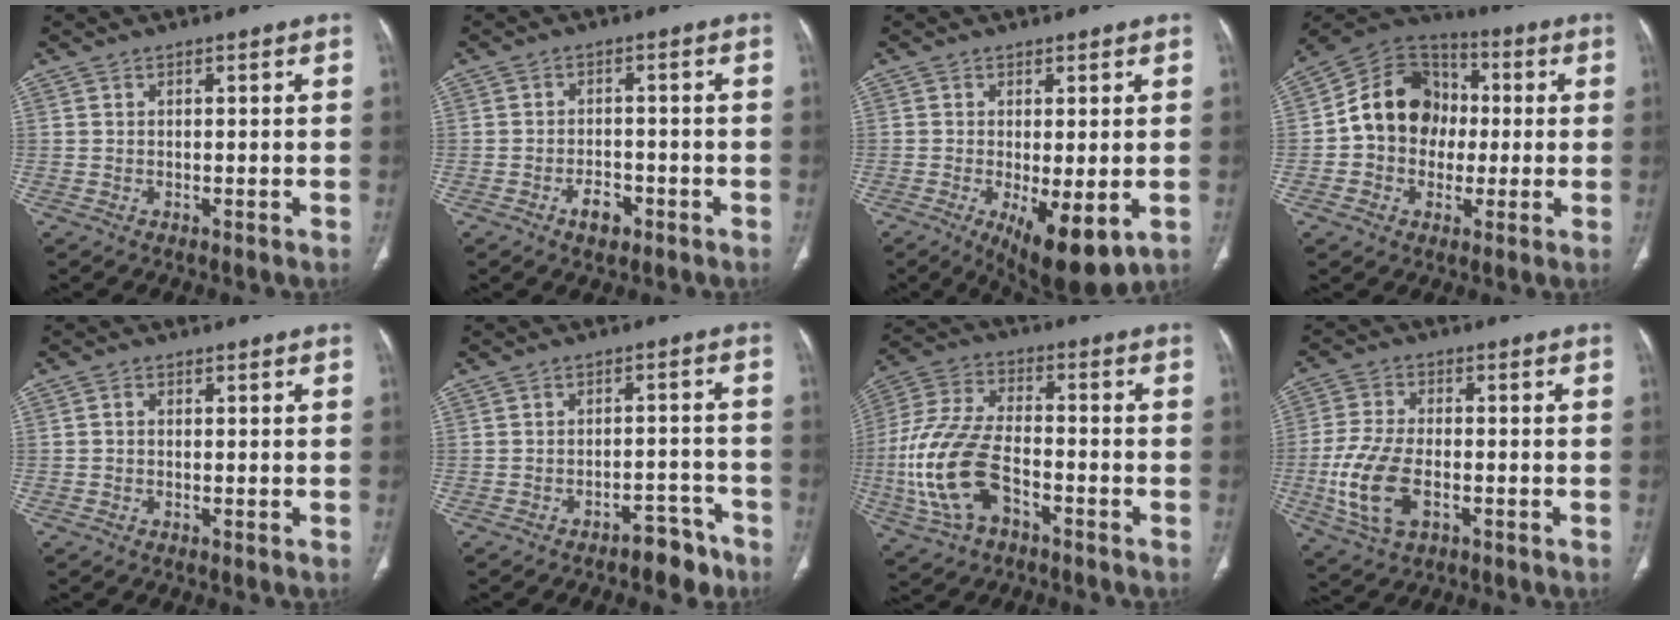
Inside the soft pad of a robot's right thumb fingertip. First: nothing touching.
{"total": 3.9, "force": [-2.2, 2.3, 2.3], "torque": [-0.027, 0.015, -0.032]}
{"total": 10.8, "force": [-3.2, 3.9, 9.5], "torque": [-0.143, -0.023, -0.038]}
{"total": 14.9, "force": [-0.1, 12.5, 8.2], "torque": [-0.098, 0.033, -0.012]}
{"total": 0.9, "force": [-0.1, 0.7, 0.5], "torque": [-0.007, 0.002, -0.005]}
{"total": 6.0, "force": [-4.5, 3.0, 2.6], "torque": [-0.019, 0.047, -0.060]}
{"total": 16.3, "force": [-5.3, 8.9, 12.5], "torque": [-0.276, 0.025, -0.102]}
{"total": 11.8, "force": [-3.1, 6.6, 9.3], "torque": [-0.203, 0.007, -0.055]}